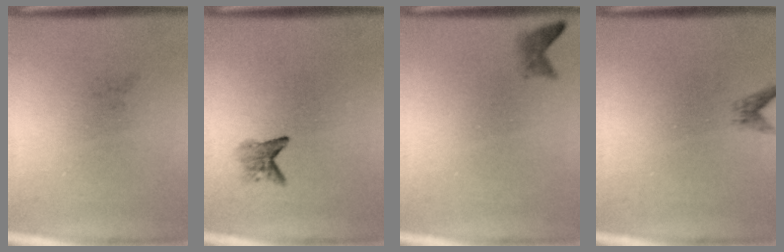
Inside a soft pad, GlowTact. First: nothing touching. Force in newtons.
{"total": 1.8}
{"total": 1.3}
{"total": 1.1}